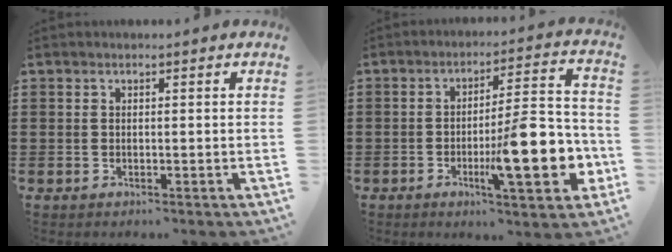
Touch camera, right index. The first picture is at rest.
{"total": 13.7, "force": [-4.1, 3.5, 12.6], "torque": [-0.181, -0.002, -0.068]}